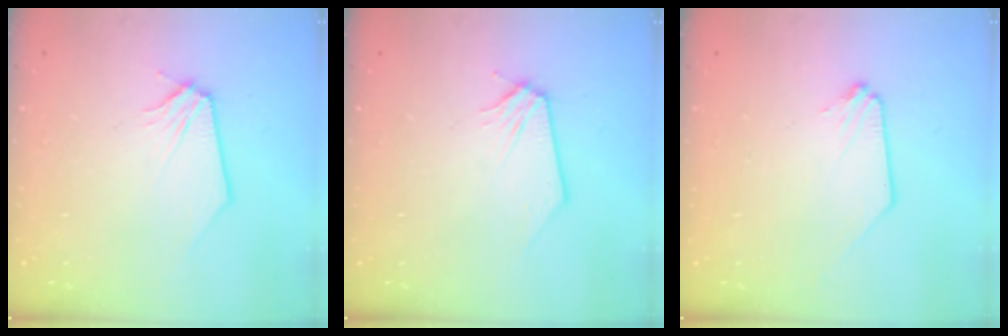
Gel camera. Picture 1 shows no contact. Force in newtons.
{"total": 0.0}
{"total": 0.0}